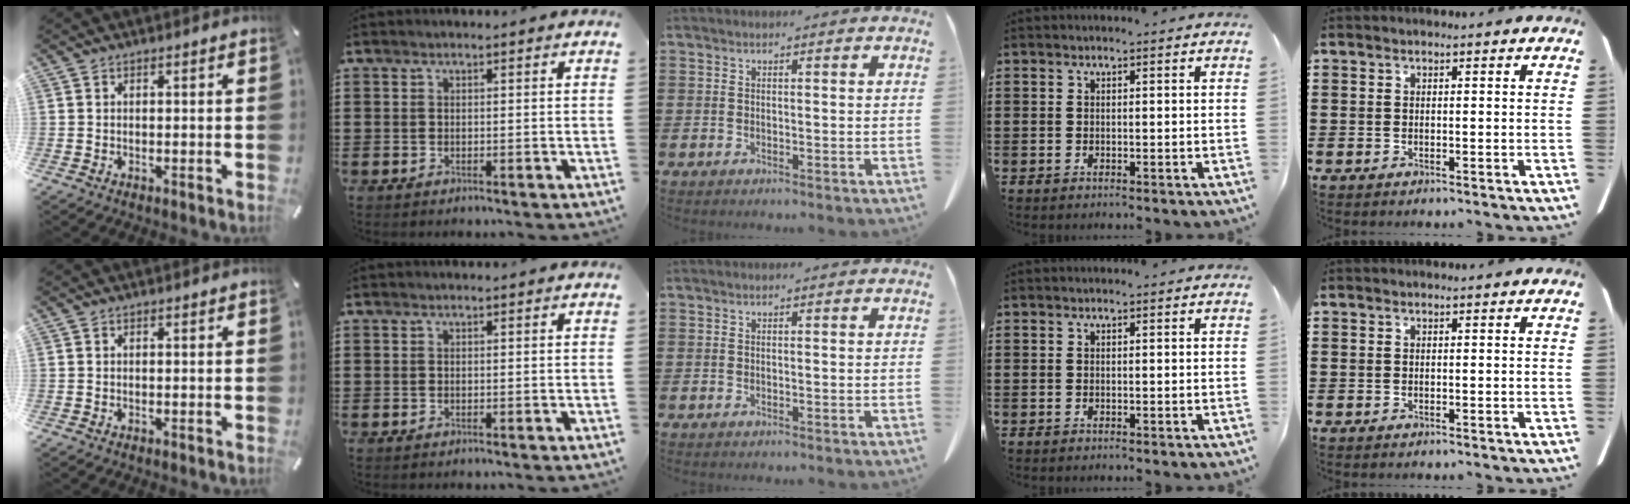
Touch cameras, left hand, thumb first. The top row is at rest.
{}